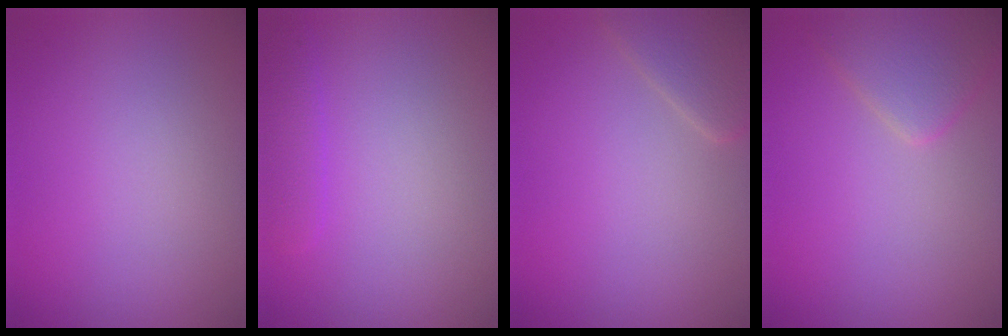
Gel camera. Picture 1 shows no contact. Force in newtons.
{"total": 1.5, "press": 1.5, "slide": 0.2}
{"total": 2.4, "press": 2.4, "slide": 0.1}
{"total": 2.8, "press": 2.8, "slide": 0.1}